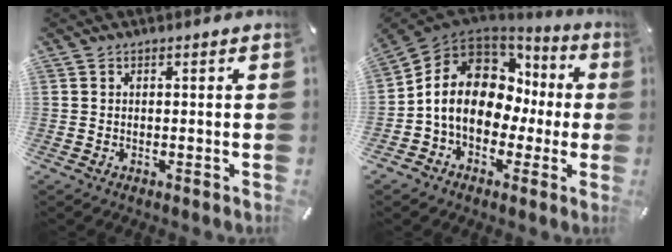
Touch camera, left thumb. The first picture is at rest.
{"total": 14.3, "force": [0.7, 11.4, 8.6], "torque": [-0.172, -0.002, 0.013]}